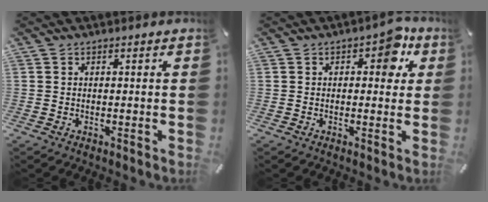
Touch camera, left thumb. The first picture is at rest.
{"total": 6.1, "force": [2.0, 3.6, 4.5], "torque": [-0.039, -0.005, 0.022]}